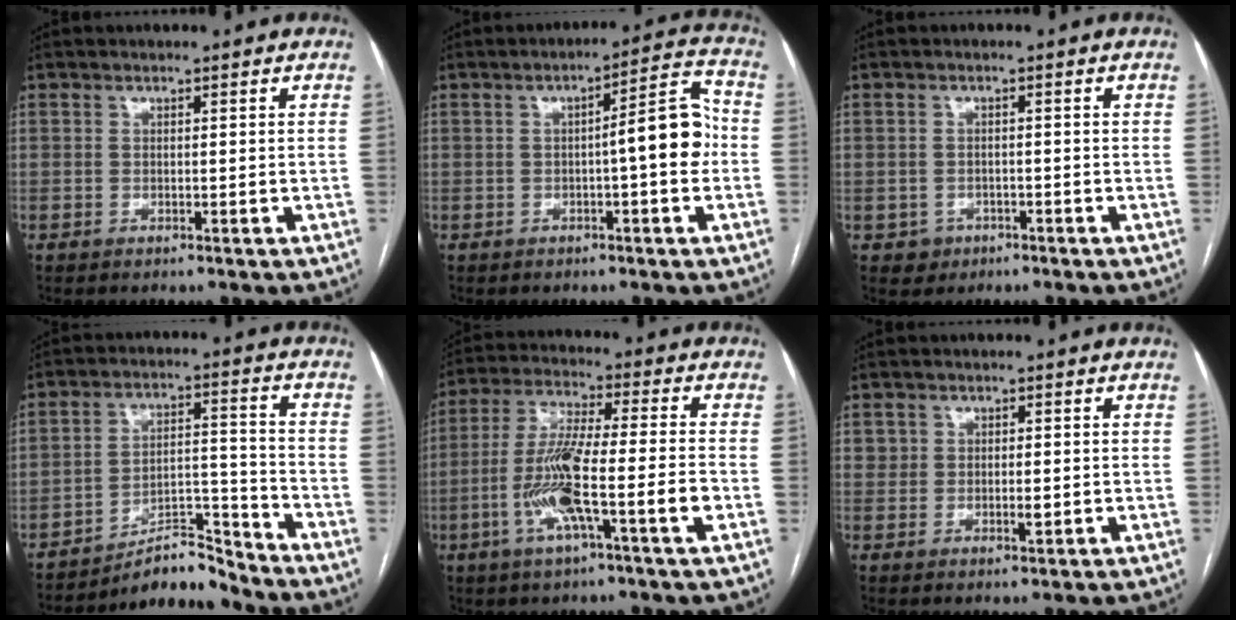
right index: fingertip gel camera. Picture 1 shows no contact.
{"total": 8.1, "force": [-0.8, 1.3, 8.0], "torque": [-0.103, 0.026, -0.014]}
{"total": 2.6, "force": [-1.2, 2.3, 0.1], "torque": [0.006, 0.011, -0.015]}
{"total": 7.6, "force": [-7.4, 1.2, 1.1], "torque": [-0.013, 0.038, -0.124]}
{"total": 12.8, "force": [-3.8, 0.7, 12.2], "torque": [-0.236, 0.001, -0.073]}
{"total": 2.7, "force": [0.3, 2.0, 1.8], "torque": [-0.022, 0.001, 0.006]}